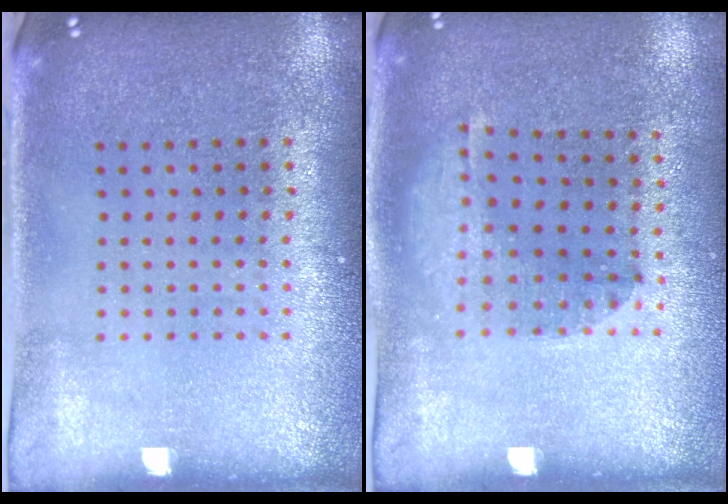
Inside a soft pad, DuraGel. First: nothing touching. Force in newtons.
{"total": 1.0, "press": 1.0, "slide": 0.3}